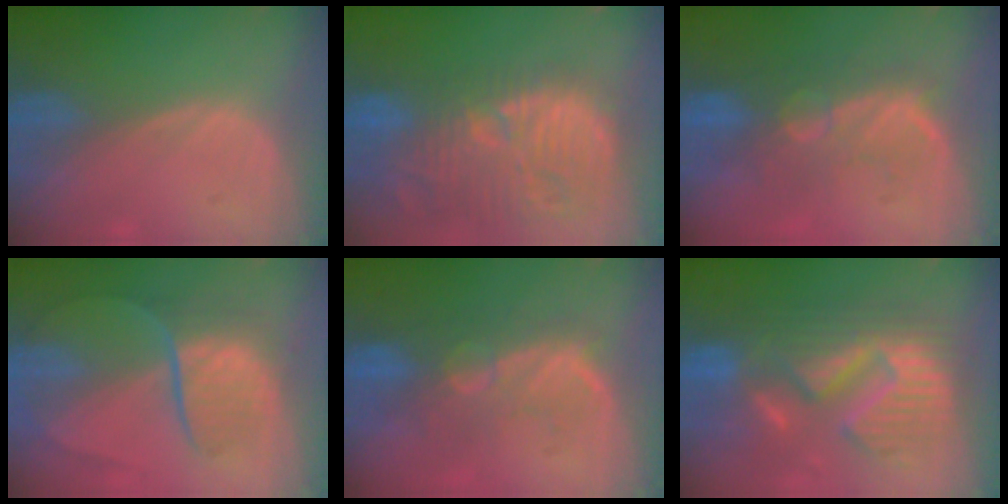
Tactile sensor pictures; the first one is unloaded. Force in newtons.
{"total": 14.8, "press": 13.1, "slide": 6.9}
{"total": 9.6, "press": 8.5, "slide": 4.4}
{"total": 8.9, "press": 7.5, "slide": 4.7}
{"total": 9.6, "press": 8.5, "slide": 4.4}
{"total": 13.2, "press": 13.1, "slide": 1.3}